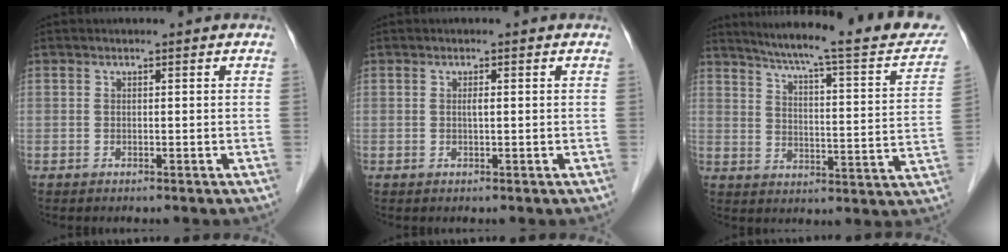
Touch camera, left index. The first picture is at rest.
{"total": 0.7, "force": [-0.2, 0.0, 0.6], "torque": [-0.013, -0.005, -0.005]}
{"total": 22.7, "force": [19.5, 2.0, 11.4], "torque": [-0.164, -0.031, 0.247]}